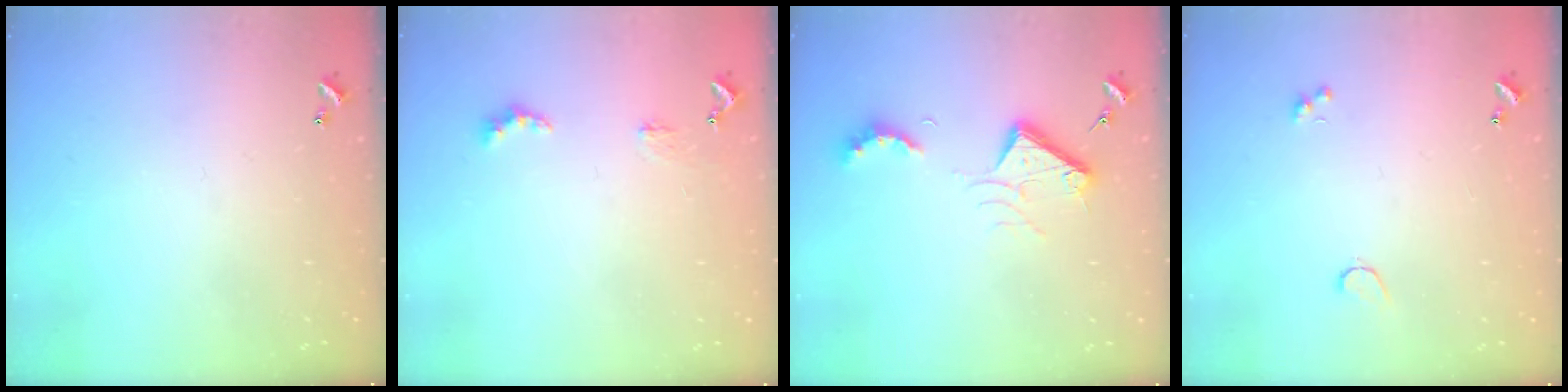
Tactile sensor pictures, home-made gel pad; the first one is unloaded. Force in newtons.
{"total": 2.5, "press": 2.5, "slide": 0.5}
{"total": 10.7, "press": 10.6, "slide": 1.3}
{"total": 1.2, "press": 1.1, "slide": 0.6}